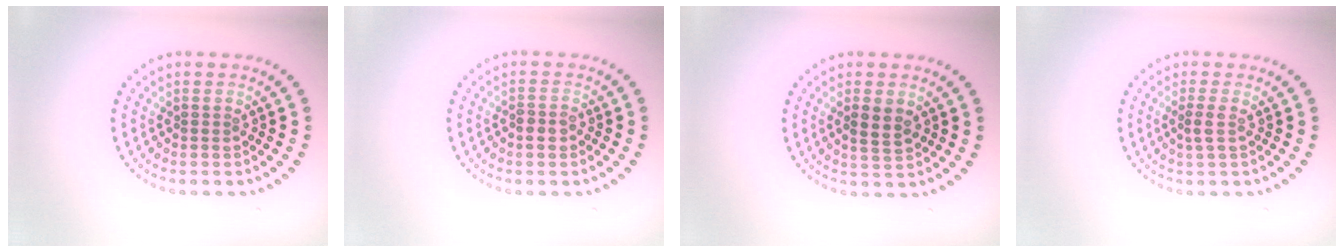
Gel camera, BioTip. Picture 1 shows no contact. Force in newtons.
{"total": 1.6, "press": 1.4, "slide": 0.7}
{"total": 2.3, "press": 2.3, "slide": 0.4}
{"total": 1.2, "press": 1.0, "slide": 0.7}